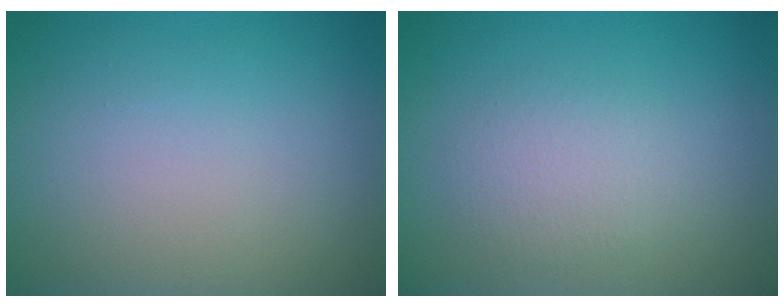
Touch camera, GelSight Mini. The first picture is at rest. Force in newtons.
{"total": 2.3, "press": 2.3, "slide": 0.1}